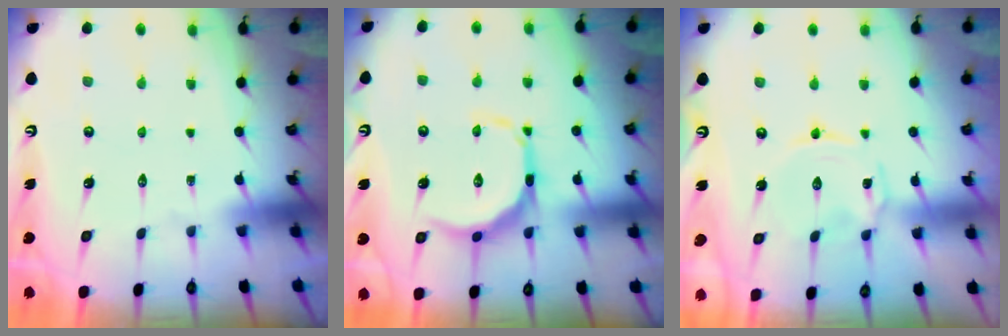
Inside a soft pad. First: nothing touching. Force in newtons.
{"total": 10.4, "press": 10.4, "slide": 0.6}
{"total": 1.2, "press": 1.2, "slide": 0.2}